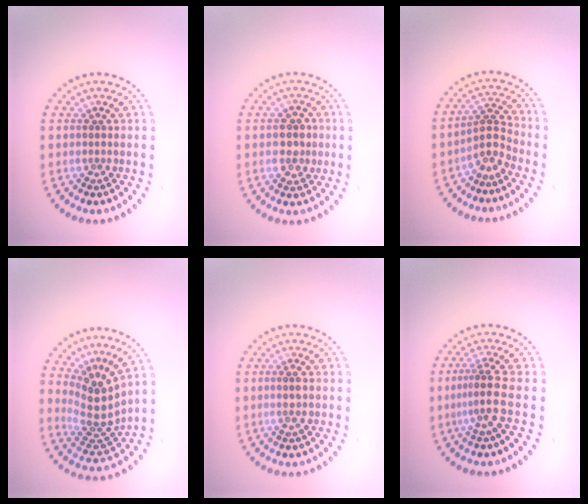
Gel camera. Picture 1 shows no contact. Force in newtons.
{"total": 2.4, "press": 2.4, "slide": 0.3}
{"total": 2.6, "press": 1.8, "slide": 1.9}
{"total": 4.0, "press": 2.9, "slide": 2.8}
{"total": 1.0, "press": 0.7, "slide": 0.7}
{"total": 2.8, "press": 1.9, "slide": 2.1}